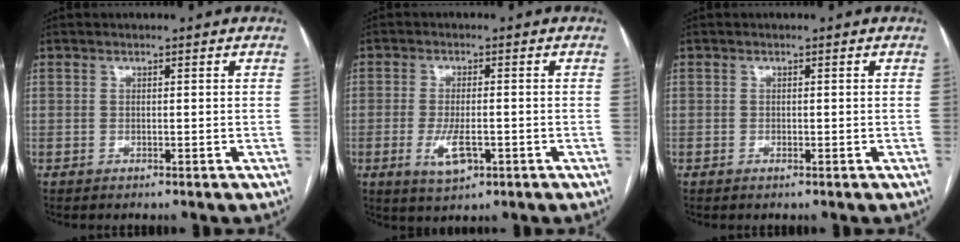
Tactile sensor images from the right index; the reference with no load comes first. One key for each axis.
{"total": 5.4, "fx": -1.9, "fy": 1.8, "fz": 4.8, "tx": -0.093, "ty": -0.007, "tz": -0.026}
{"total": 0.5, "fx": -0.4, "fy": 0.3, "fz": 0.1, "tx": -0.001, "ty": 0.002, "tz": -0.005}